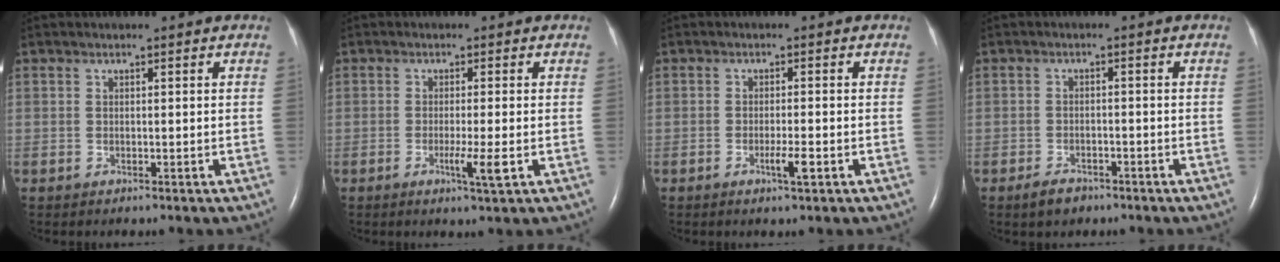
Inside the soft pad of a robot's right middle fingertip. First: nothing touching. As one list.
[{"total": 3.2, "force": [-1.1, -0.5, 3.0], "torque": [-0.055, -0.009, -0.017]}, {"total": 2.5, "force": [-1.1, 0.1, 2.2], "torque": [-0.041, -0.003, -0.019]}, {"total": 2.9, "force": [-2.2, 1.5, 1.3], "torque": [-0.031, 0.000, -0.029]}]